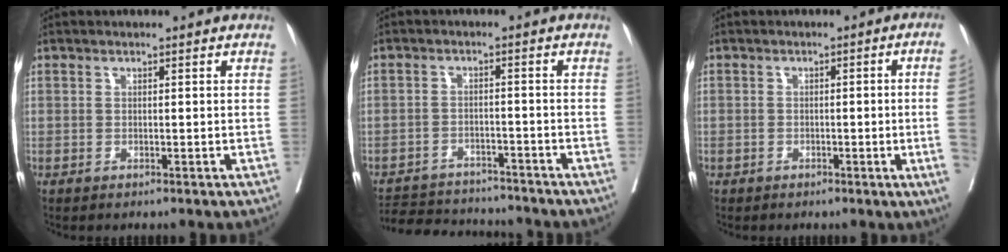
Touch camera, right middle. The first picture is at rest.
{"total": 11.2, "force": [-10.6, 2.8, 2.2], "torque": [-0.038, 0.007, -0.152]}
{"total": 5.2, "force": [-1.0, -0.7, 5.0], "torque": [-0.057, 0.000, -0.015]}